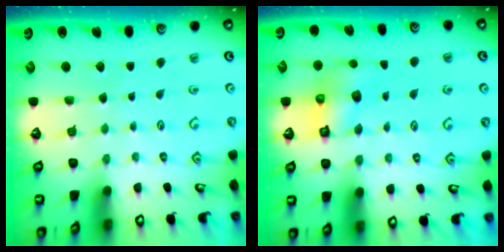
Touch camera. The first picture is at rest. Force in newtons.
{"total": 7.1, "press": 7.0, "slide": 0.3}